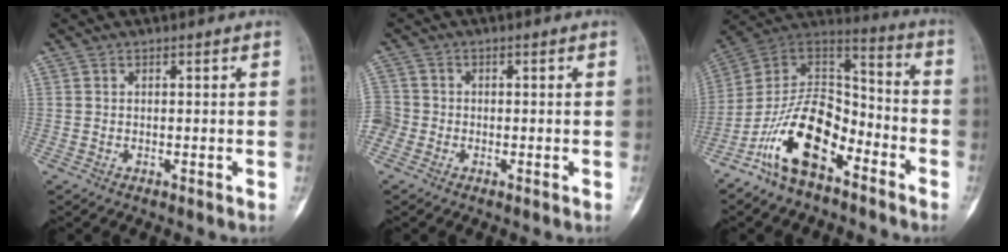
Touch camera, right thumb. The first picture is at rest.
{"total": 4.4, "force": [-1.5, 4.0, 1.0], "torque": [-0.018, 0.011, -0.036]}
{"total": 17.5, "force": [-9.3, 9.2, 11.6], "torque": [-0.192, 0.088, -0.177]}